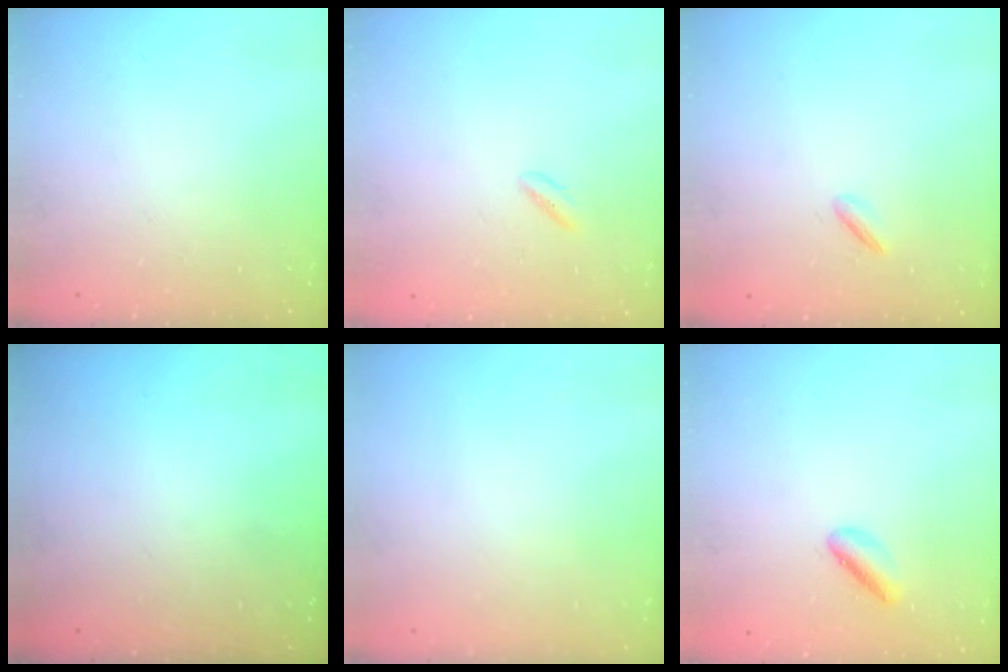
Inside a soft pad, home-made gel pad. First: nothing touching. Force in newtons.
{"total": 2.7, "press": 2.5, "slide": 0.9}
{"total": 1.9, "press": 1.8, "slide": 0.6}
{"total": 0.0}
{"total": 0.0}
{"total": 2.5, "press": 2.5, "slide": 0.5}